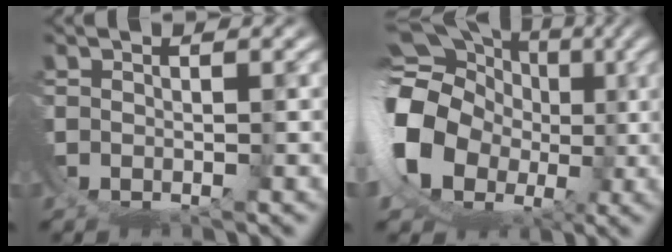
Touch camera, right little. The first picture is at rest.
{"total": 12.9, "force": [1.9, 11.1, 6.3], "torque": [-0.155, -0.028, 0.030]}